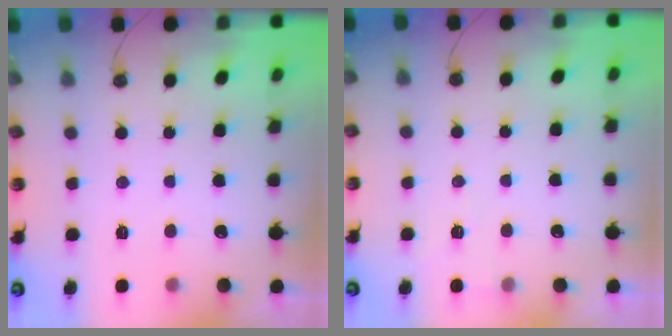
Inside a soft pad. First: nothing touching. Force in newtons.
{"total": 5.3, "press": 3.6, "slide": 4.0}